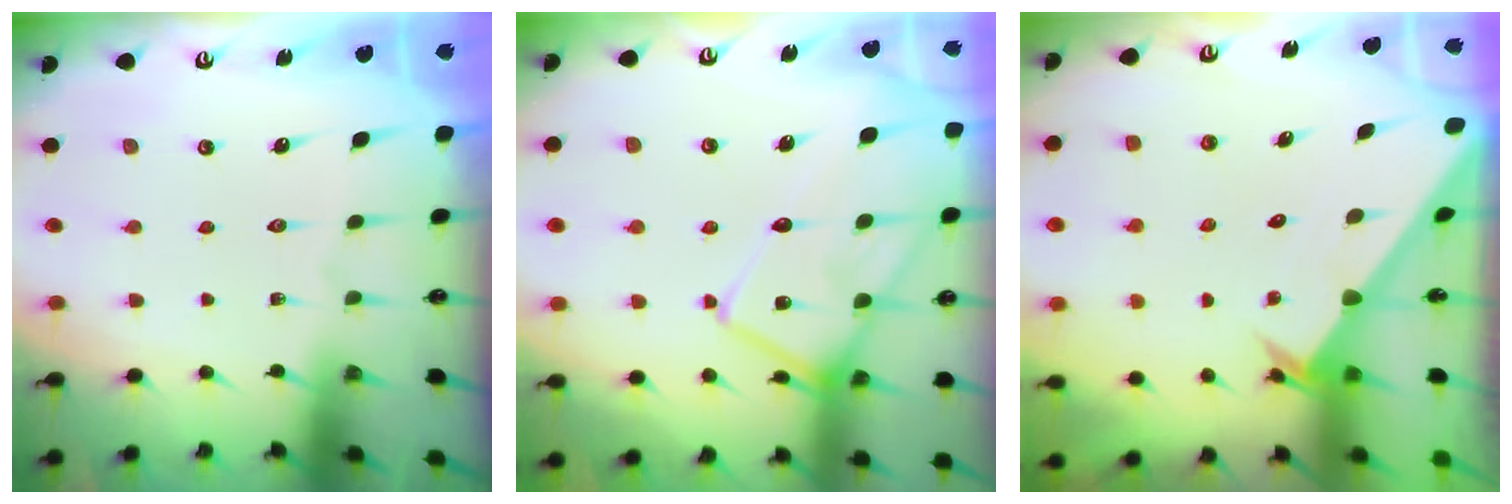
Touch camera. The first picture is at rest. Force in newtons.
{"total": 14.8, "press": 14.7, "slide": 0.9}
{"total": 2.3, "press": 2.3, "slide": 0.2}